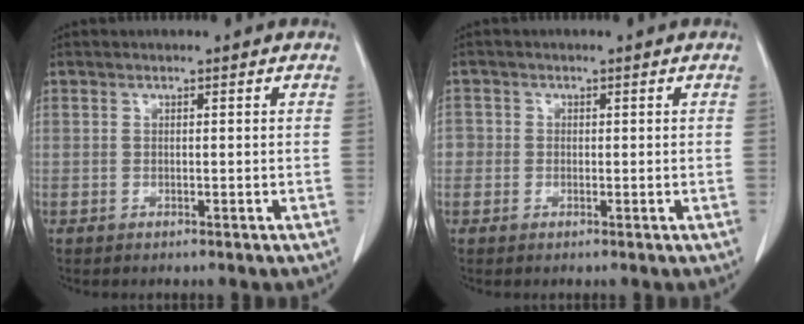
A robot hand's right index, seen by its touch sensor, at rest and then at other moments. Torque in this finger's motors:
{"motor_torque": [0.12, 0.00, 0.04, 0.01]}